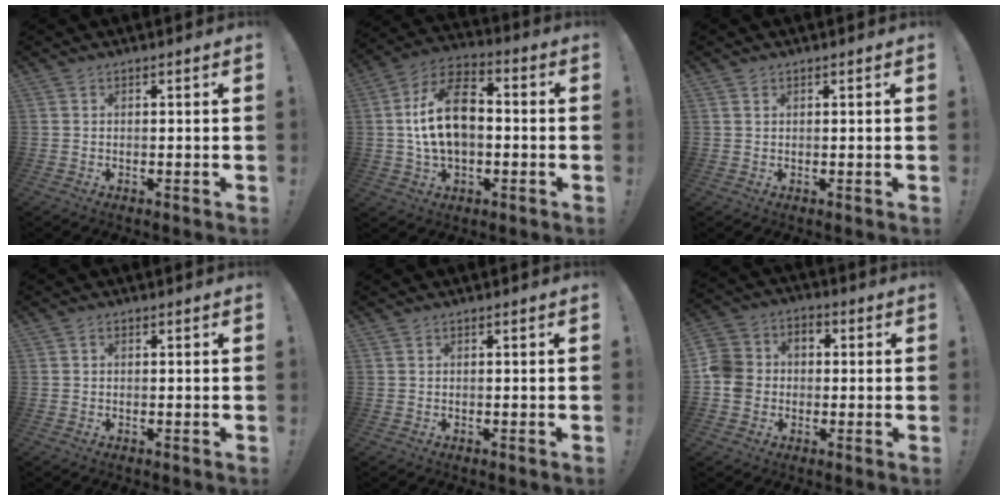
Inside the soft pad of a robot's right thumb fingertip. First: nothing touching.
{"total": 16.0, "force": [-0.1, 10.2, 12.3], "torque": [-0.208, 0.021, -0.003]}
{"total": 0.8, "force": [0.6, 0.4, 0.2], "torque": [0.000, -0.003, 0.010]}
{"total": 0.5, "force": [0.0, 0.5, 0.2], "torque": [-0.008, 0.005, 0.000]}
{"total": 0.0}
{"total": 9.3, "force": [-2.4, 8.3, 3.5], "torque": [-0.065, 0.023, -0.043]}